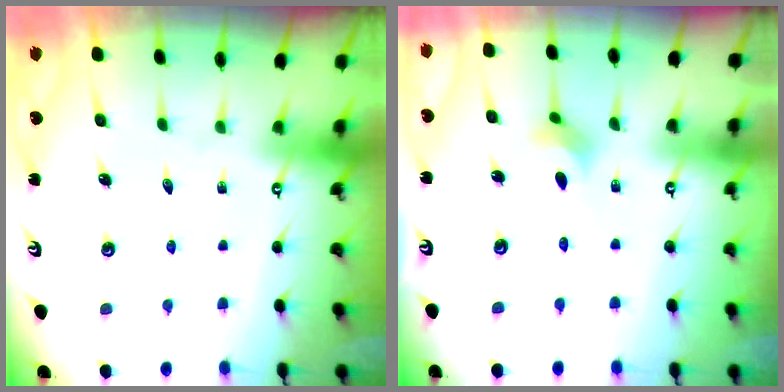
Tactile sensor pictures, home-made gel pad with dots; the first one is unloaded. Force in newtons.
{"total": 2.6, "press": 2.5, "slide": 0.6}